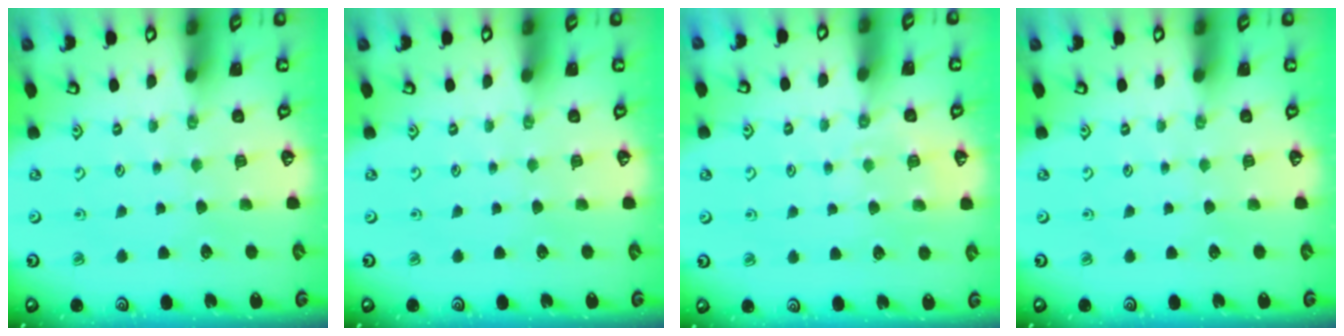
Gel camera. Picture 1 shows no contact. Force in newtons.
{"total": 0.0}
{"total": 5.1, "press": 5.0, "slide": 0.7}
{"total": 0.0}